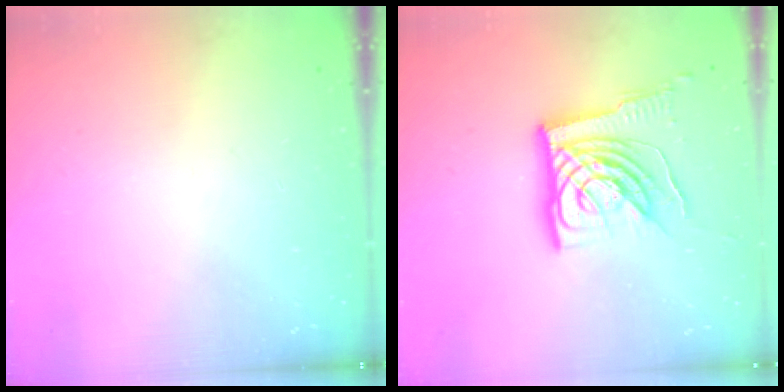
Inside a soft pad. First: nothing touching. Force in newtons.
{"total": 15.5, "press": 15.4, "slide": 1.8}